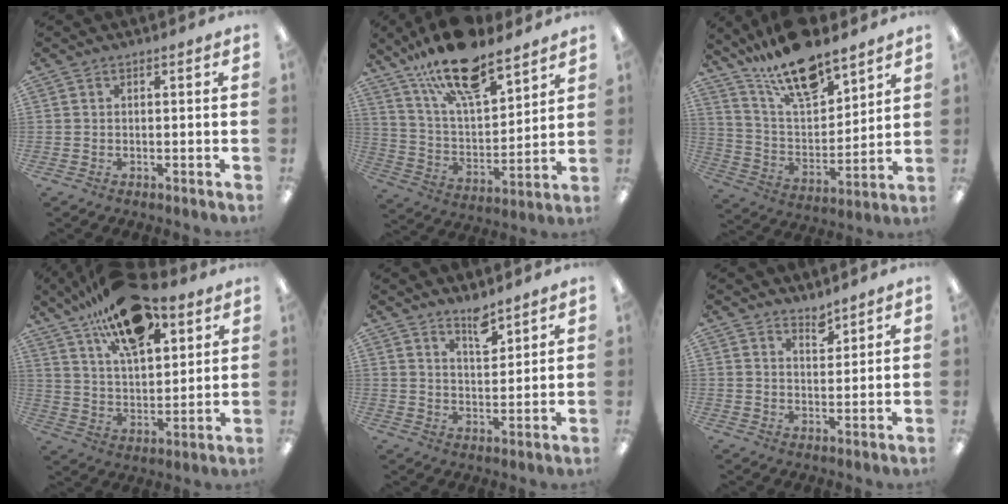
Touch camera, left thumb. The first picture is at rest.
{"total": 19.8, "force": [14.9, 6.9, 11.1], "torque": [-0.201, -0.081, 0.259]}
{"total": 17.3, "force": [14.0, 5.8, 8.5], "torque": [-0.167, -0.079, 0.246]}
{"total": 20.0, "force": [13.3, 9.1, 12.0], "torque": [-0.191, -0.061, 0.228]}
{"total": 6.0, "force": [5.0, 2.0, 2.6], "torque": [-0.030, -0.038, 0.087]}
{"total": 3.6, "force": [3.3, 1.2, 0.7], "torque": [0.004, -0.027, 0.058]}